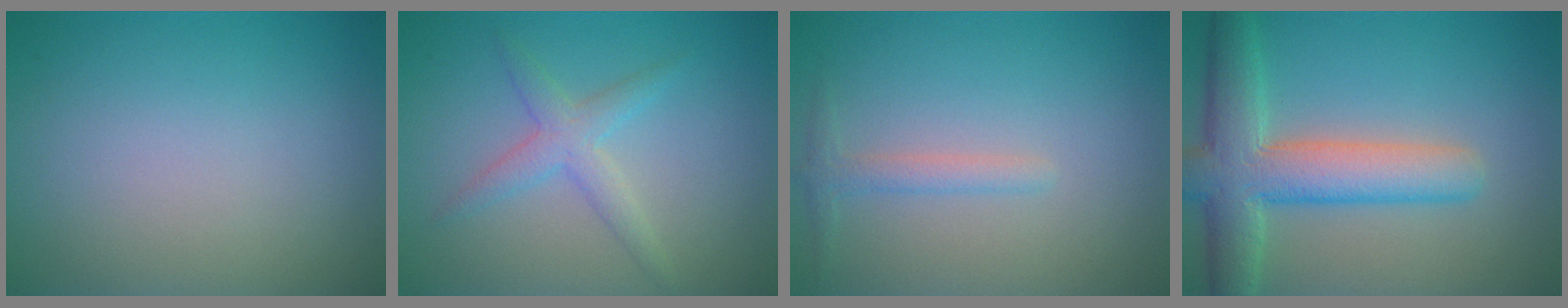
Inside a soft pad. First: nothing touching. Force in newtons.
{"total": 2.5, "press": 2.5, "slide": 0.1}
{"total": 1.5, "press": 1.5, "slide": 0.0}
{"total": 7.4, "press": 7.4, "slide": 0.7}